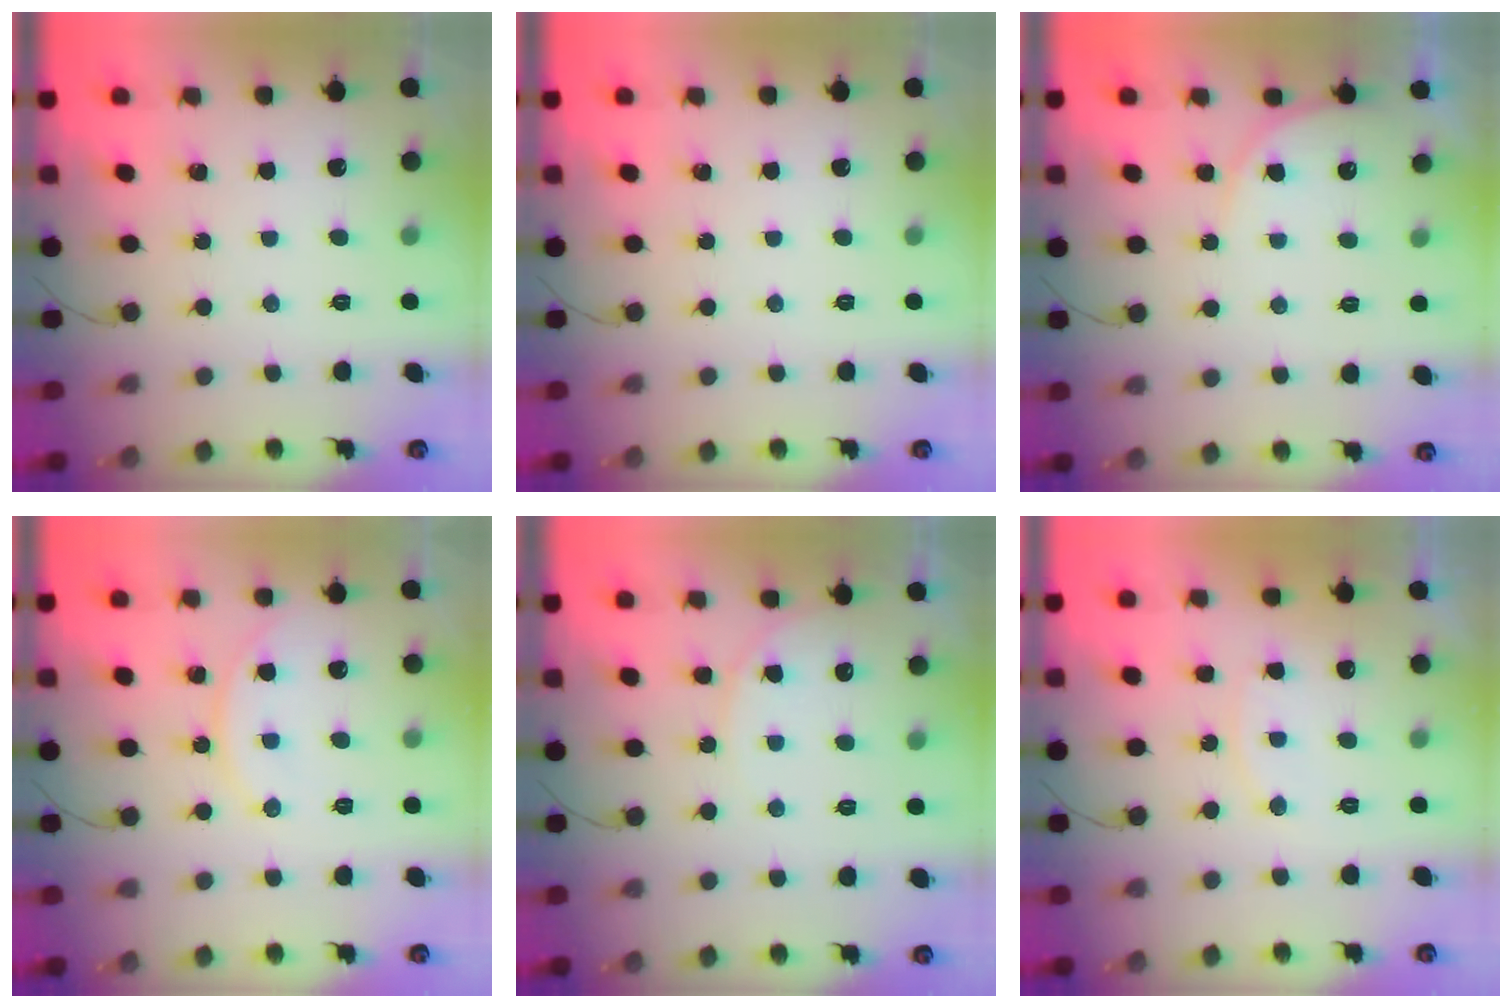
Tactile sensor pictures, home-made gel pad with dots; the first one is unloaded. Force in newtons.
{"total": 0.0}
{"total": 5.5, "press": 5.5, "slide": 0.4}
{"total": 10.2, "press": 10.2, "slide": 0.1}
{"total": 8.0, "press": 8.0, "slide": 0.6}
{"total": 7.0, "press": 7.0, "slide": 0.2}